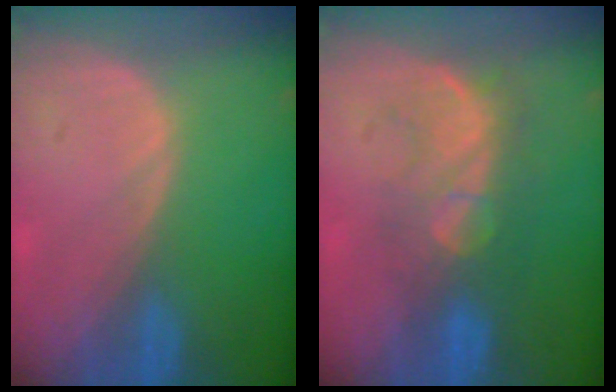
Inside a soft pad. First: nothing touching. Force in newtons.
{"total": 8.1, "press": 7.7, "slide": 2.5}